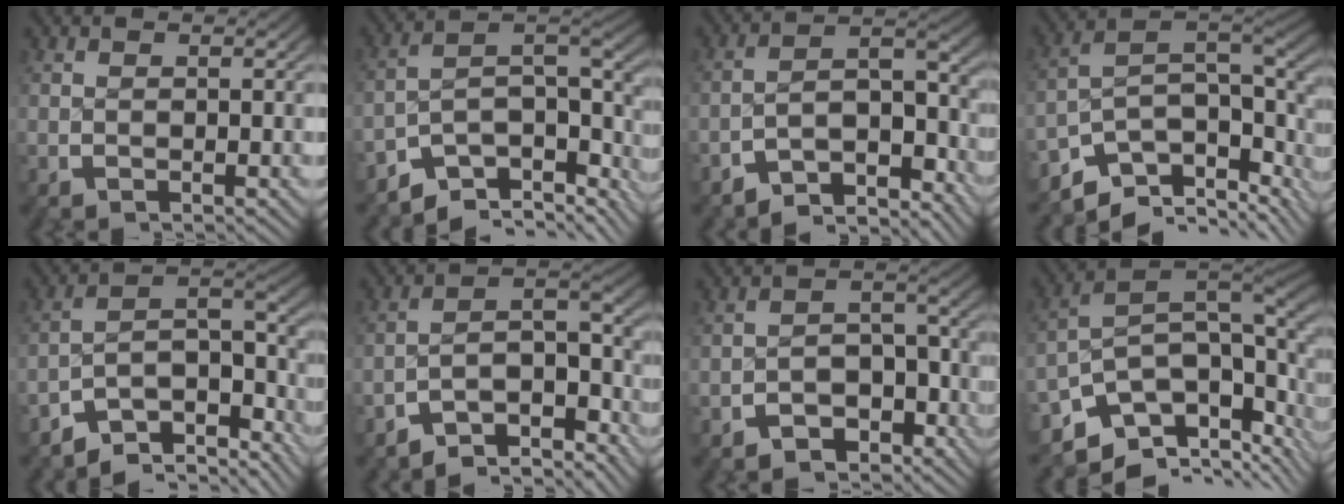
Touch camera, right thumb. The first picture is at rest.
{"total": 12.1, "force": [-5.2, 6.7, 8.6], "torque": [-0.153, -0.021, -0.083]}
{"total": 8.6, "force": [-5.4, 4.3, 5.2], "torque": [-0.088, -0.025, -0.089]}
{"total": 13.5, "force": [-5.8, 7.7, 9.5], "torque": [-0.171, -0.026, -0.085]}
{"total": 10.6, "force": [-5.2, 5.6, 7.3], "torque": [-0.131, -0.023, -0.085]}
{"total": 9.5, "force": [-5.5, 4.9, 6.0], "torque": [-0.107, -0.029, -0.089]}
{"total": 6.9, "force": [-4.5, 4.4, 2.7], "torque": [-0.035, -0.025, -0.070]}
{"total": 16.7, "force": [-3.8, 10.7, 12.2], "torque": [-0.218, -0.017, -0.069]}